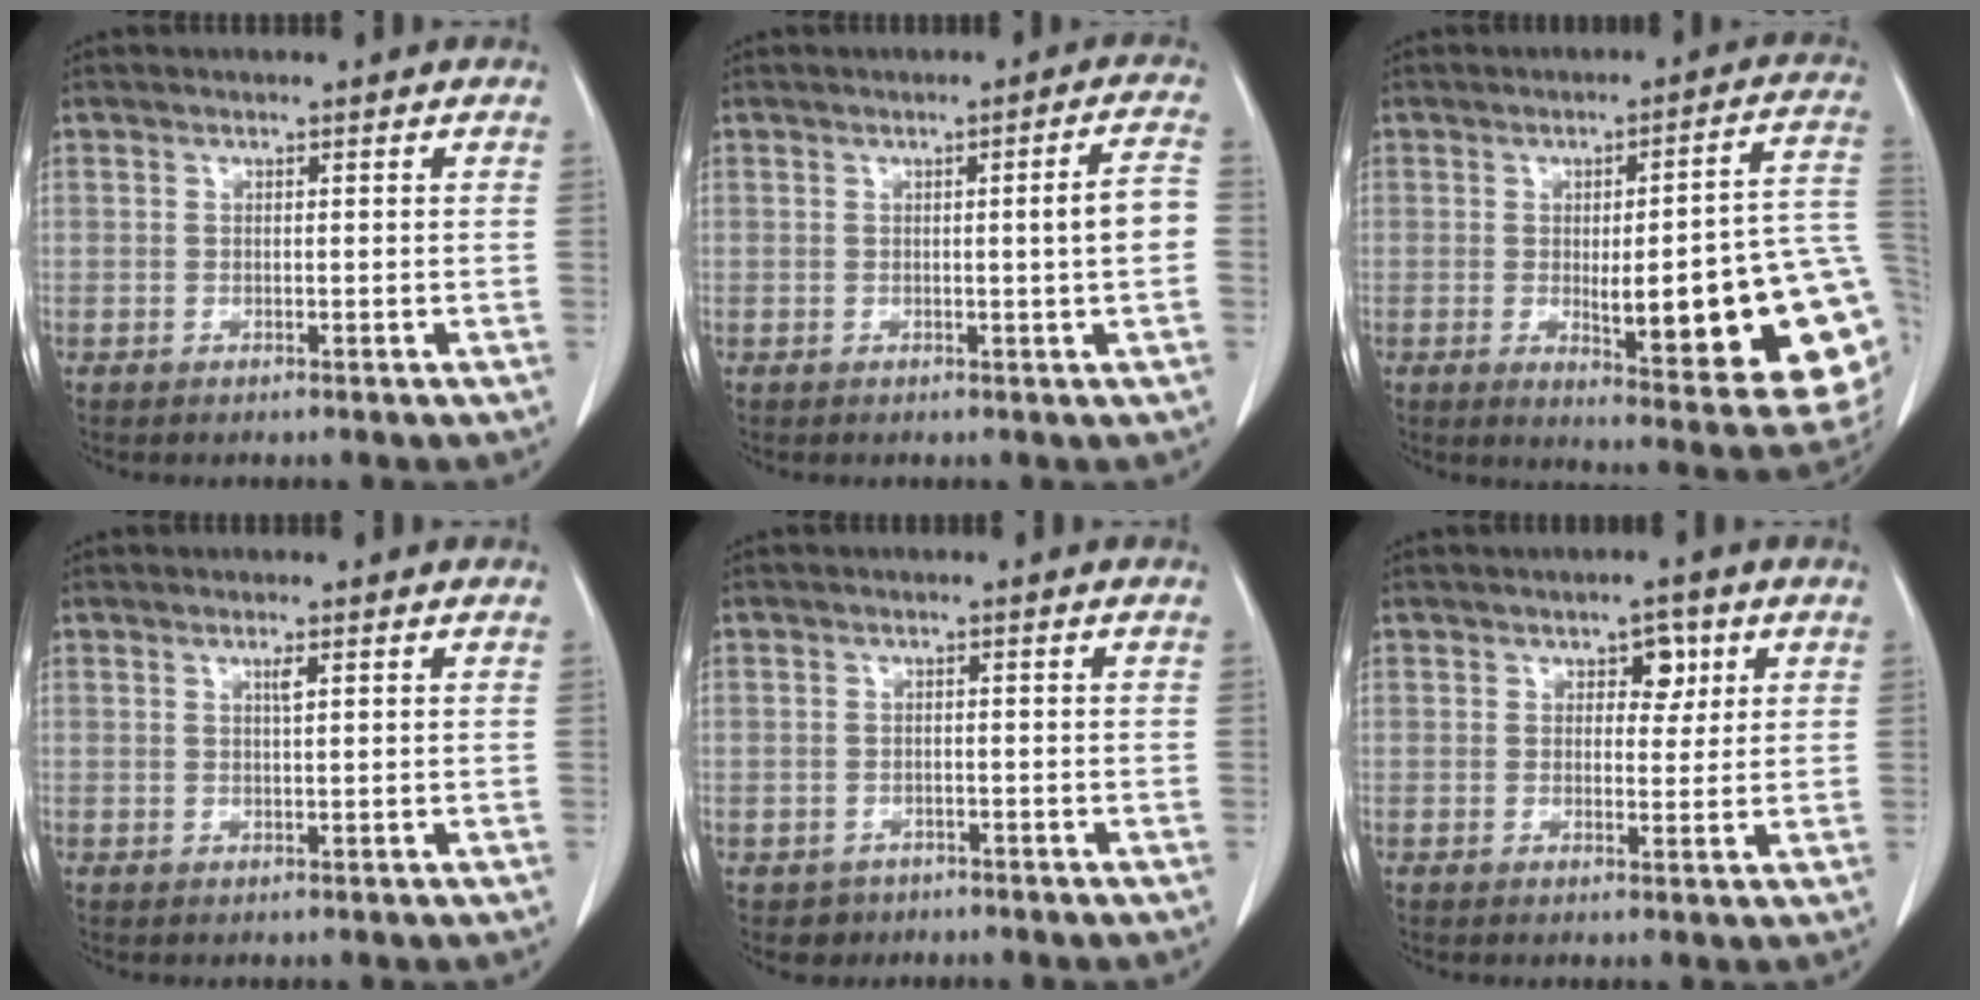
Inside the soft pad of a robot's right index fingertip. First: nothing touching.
{"total": 4.6, "force": [-0.3, -0.5, 4.5], "torque": [-0.060, 0.004, -0.006]}
{"total": 23.0, "force": [-3.0, 3.7, 22.5], "torque": [-0.201, 0.002, -0.027]}
{"total": 1.0, "force": [0.5, 0.0, 0.9], "torque": [-0.019, -0.001, 0.009]}
{"total": 2.4, "force": [-1.4, 2.0, -0.2], "torque": [0.001, 0.010, -0.021]}
{"total": 3.3, "force": [1.4, 2.0, 2.2], "torque": [-0.024, 0.006, 0.019]}